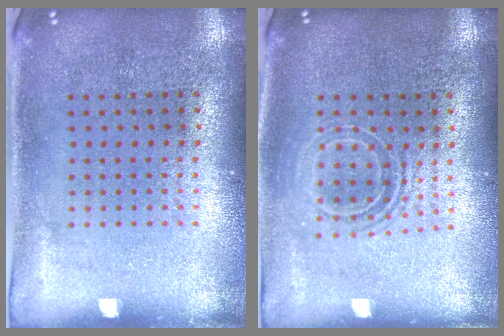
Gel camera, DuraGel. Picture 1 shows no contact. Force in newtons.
{"total": 1.7, "press": 1.3, "slide": 1.0}